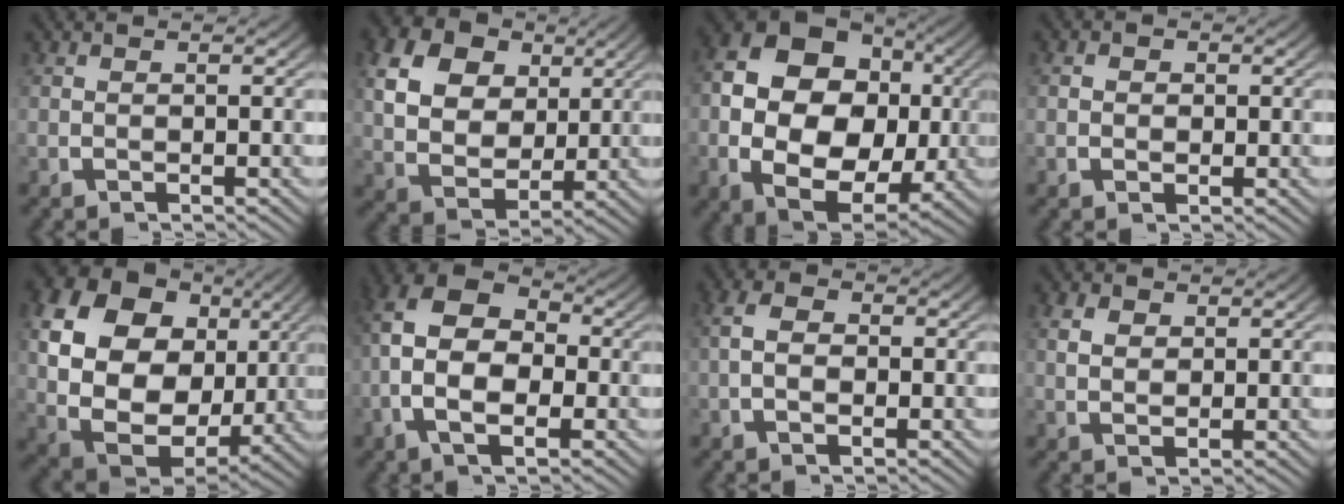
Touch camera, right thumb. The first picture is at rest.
{"total": 12.2, "force": [1.9, 9.5, 7.5], "torque": [-0.164, -0.036, 0.041]}
{"total": 16.1, "force": [0.0, 11.5, 11.3], "torque": [-0.247, -0.051, 0.014]}
{"total": 1.4, "force": [-0.1, 1.2, 0.6], "torque": [-0.008, -0.005, -0.003]}
{"total": 19.2, "force": [1.3, 14.7, 12.4], "torque": [-0.291, -0.058, 0.036]}
{"total": 11.7, "force": [0.2, 8.2, 8.3], "torque": [-0.168, -0.025, 0.002]}
{"total": 3.3, "force": [0.2, 2.2, 2.4], "torque": [-0.041, -0.001, -0.001]}
{"total": 2.3, "force": [1.2, 1.5, 1.4], "torque": [-0.016, -0.004, 0.028]}